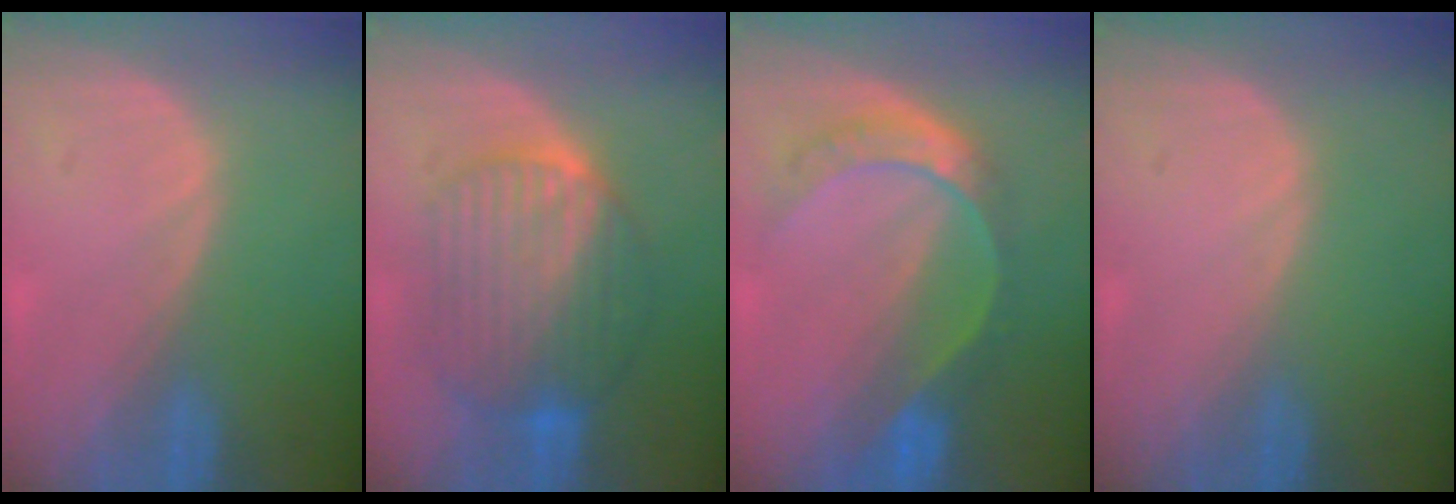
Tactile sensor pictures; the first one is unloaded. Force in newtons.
{"total": 9.9, "press": 9.8, "slide": 1.0}
{"total": 7.7, "press": 6.4, "slide": 4.3}
{"total": 0.0}